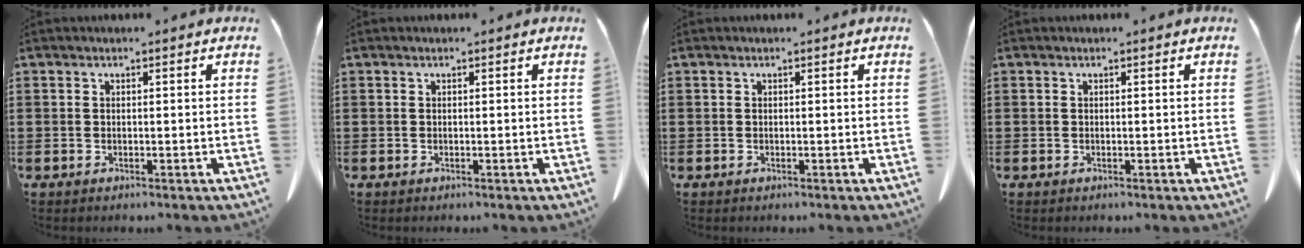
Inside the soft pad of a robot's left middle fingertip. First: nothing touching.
{"total": 0.0}
{"total": 0.0}
{"total": 0.0}